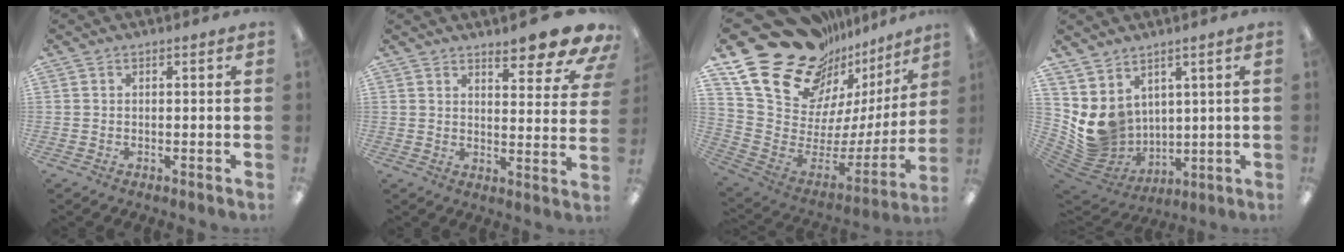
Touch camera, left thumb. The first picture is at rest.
{"total": 11.1, "force": [9.0, 2.7, 5.9], "torque": [-0.056, -0.073, 0.151]}
{"total": 25.8, "force": [17.5, 14.1, 12.7], "torque": [-0.194, -0.141, 0.340]}
{"total": 8.9, "force": [3.8, 7.8, 1.9], "torque": [-0.076, -0.042, 0.085]}